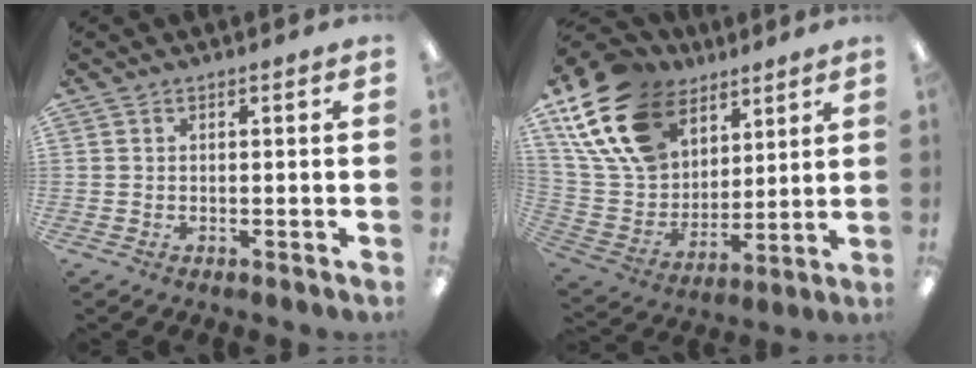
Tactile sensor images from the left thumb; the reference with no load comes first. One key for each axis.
{"total": 20.9, "fx": 11.9, "fy": 13.6, "fz": 10.4, "tx": -0.239, "ty": -0.045, "tz": 0.225}